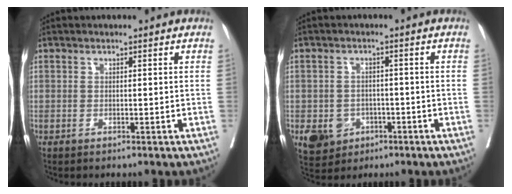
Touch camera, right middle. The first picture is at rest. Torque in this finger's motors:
{"motor_torque": [0.52, -0.45, 0.00, 0.02]}